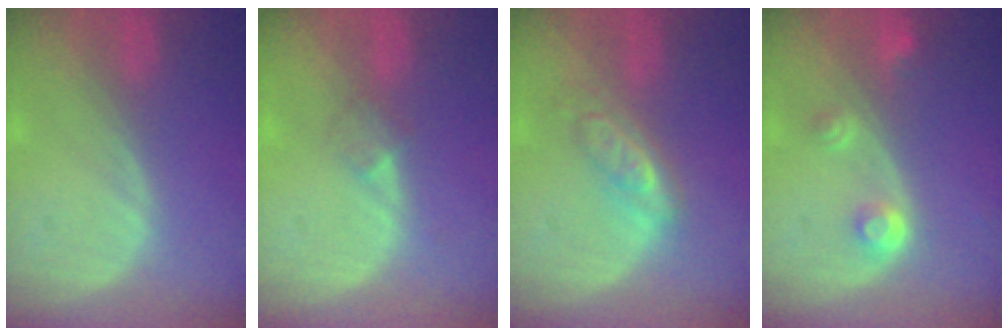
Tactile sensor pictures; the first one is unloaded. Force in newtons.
{"total": 2.1, "press": 1.8, "slide": 1.0}
{"total": 5.3, "press": 4.6, "slide": 2.6}
{"total": 3.0, "press": 2.8, "slide": 0.9}